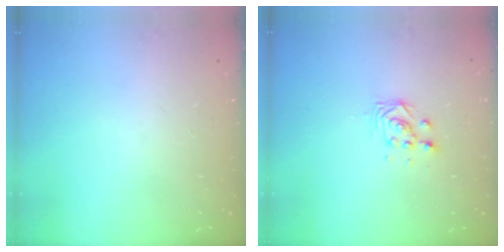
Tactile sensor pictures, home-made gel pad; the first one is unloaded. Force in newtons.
{"total": 3.0, "press": 3.0, "slide": 0.0}